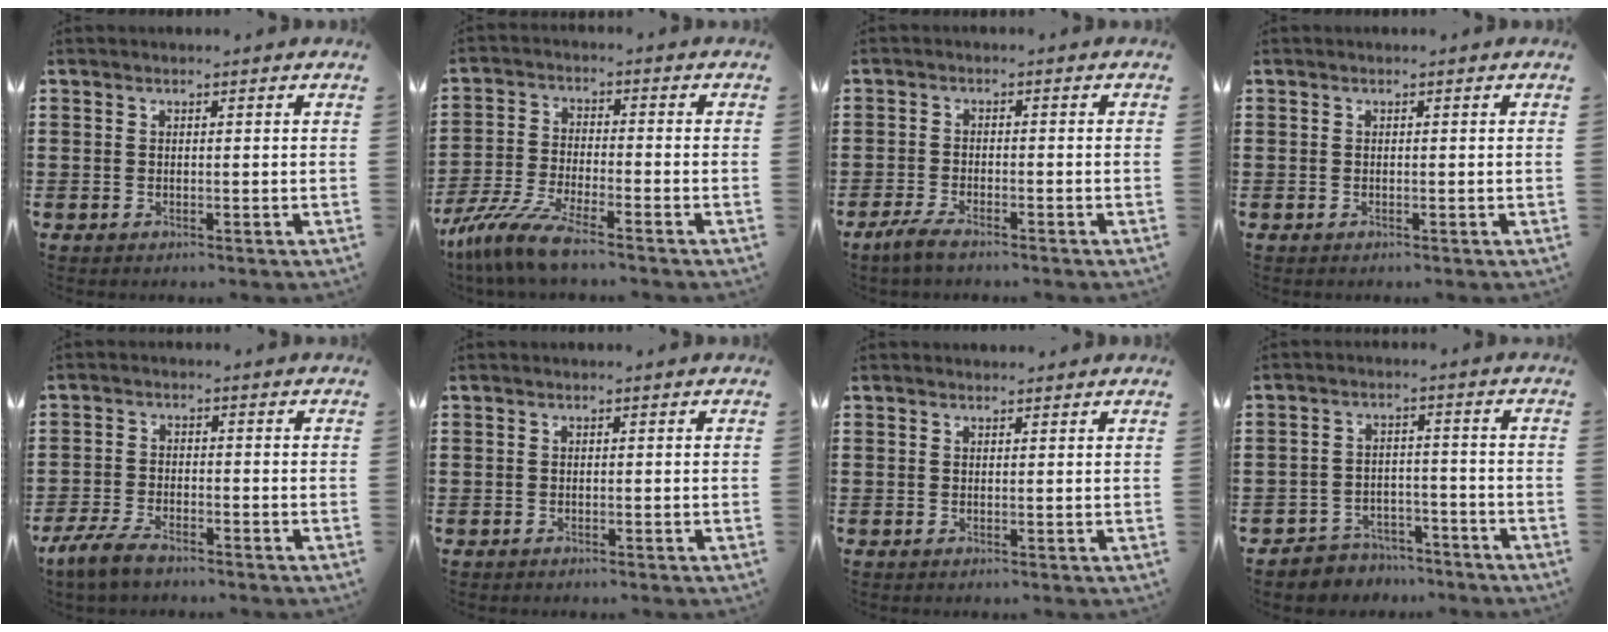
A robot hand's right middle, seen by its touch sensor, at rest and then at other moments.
{"total": 7.8, "force": [-6.7, 0.5, 3.9], "torque": [-0.098, -0.011, -0.135]}
{"total": 2.8, "force": [-2.3, 0.7, 1.4], "torque": [-0.039, 0.003, -0.051]}
{"total": 0.0}
{"total": 4.7, "force": [-3.7, 1.6, 2.4], "torque": [-0.060, -0.001, -0.076]}
{"total": 0.7, "force": [-0.5, 0.4, 0.0], "torque": [0.001, 0.004, -0.013]}
{"total": 0.5, "force": [0.5, 0.2, 0.0], "torque": [0.006, -0.003, 0.008]}
{"total": 4.2, "force": [-4.0, 1.1, -0.2], "torque": [-0.005, 0.006, -0.086]}